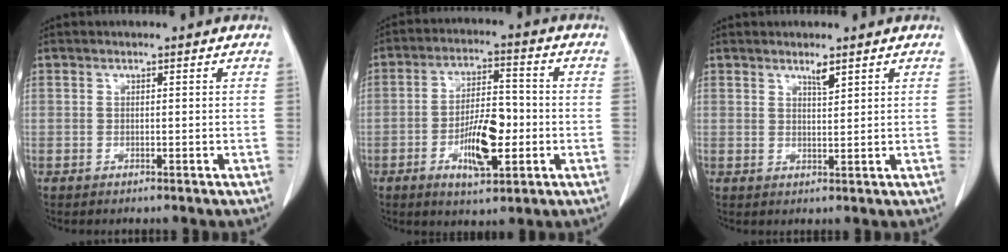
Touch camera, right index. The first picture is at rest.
{"total": 9.6, "force": [-2.7, 3.2, 8.6], "torque": [-0.156, 0.004, -0.043]}
{"total": 1.8, "force": [1.4, 0.1, 1.2], "torque": [-0.025, -0.004, 0.027]}